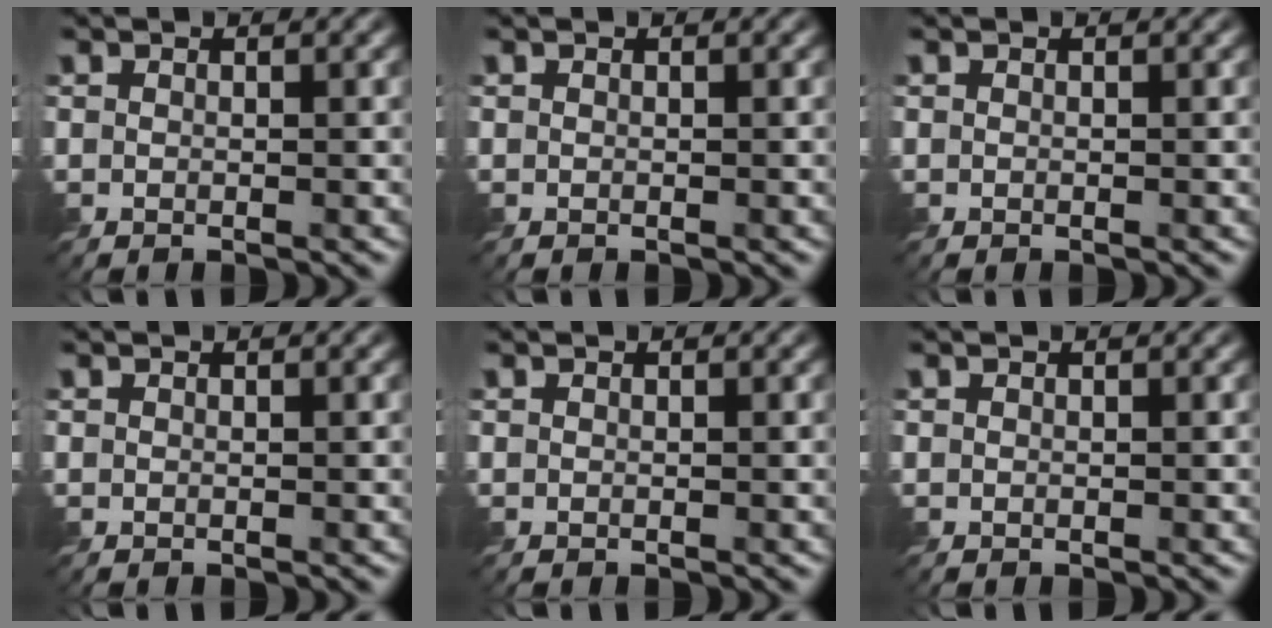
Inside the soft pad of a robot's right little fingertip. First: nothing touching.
{"total": 0.0}
{"total": 0.0}
{"total": 0.0}
{"total": 0.0}
{"total": 0.0}